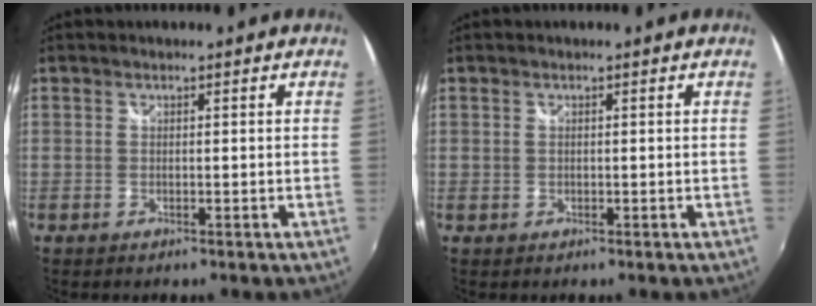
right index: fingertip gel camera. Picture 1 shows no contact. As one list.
[{"total": 0.6, "force": [0.1, 0.6, 0.2], "torque": [-0.003, 0.000, 0.002]}]